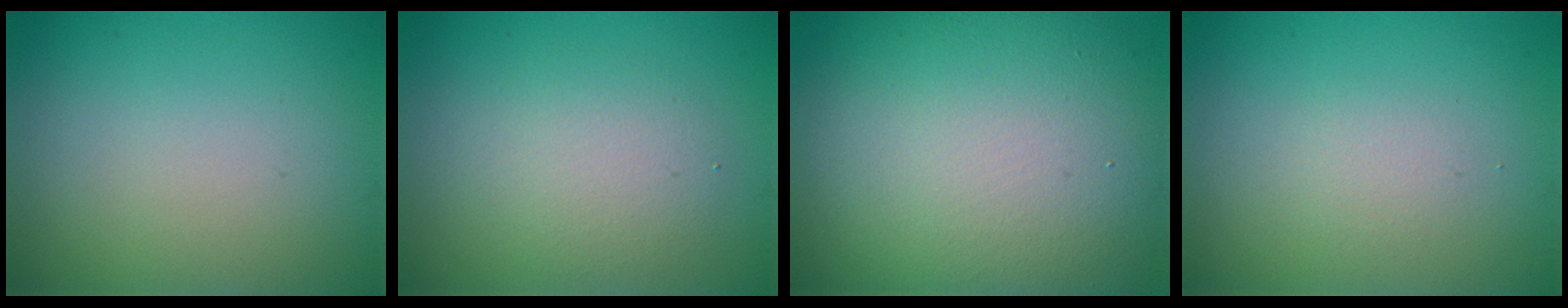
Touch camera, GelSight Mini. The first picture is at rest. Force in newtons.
{"total": 3.1, "press": 3.1, "slide": 0.1}
{"total": 14.7, "press": 14.7, "slide": 1.2}
{"total": 1.2, "press": 1.2, "slide": 0.1}